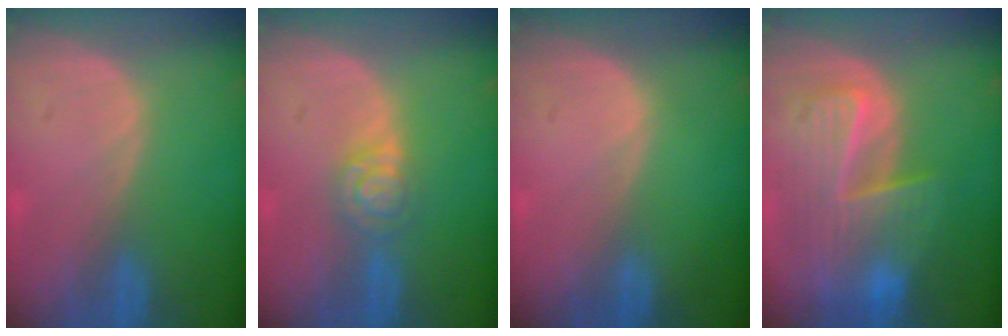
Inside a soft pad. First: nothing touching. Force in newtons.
{"total": 4.7, "press": 4.0, "slide": 2.5}
{"total": 0.0}
{"total": 10.2, "press": 8.9, "slide": 5.0}